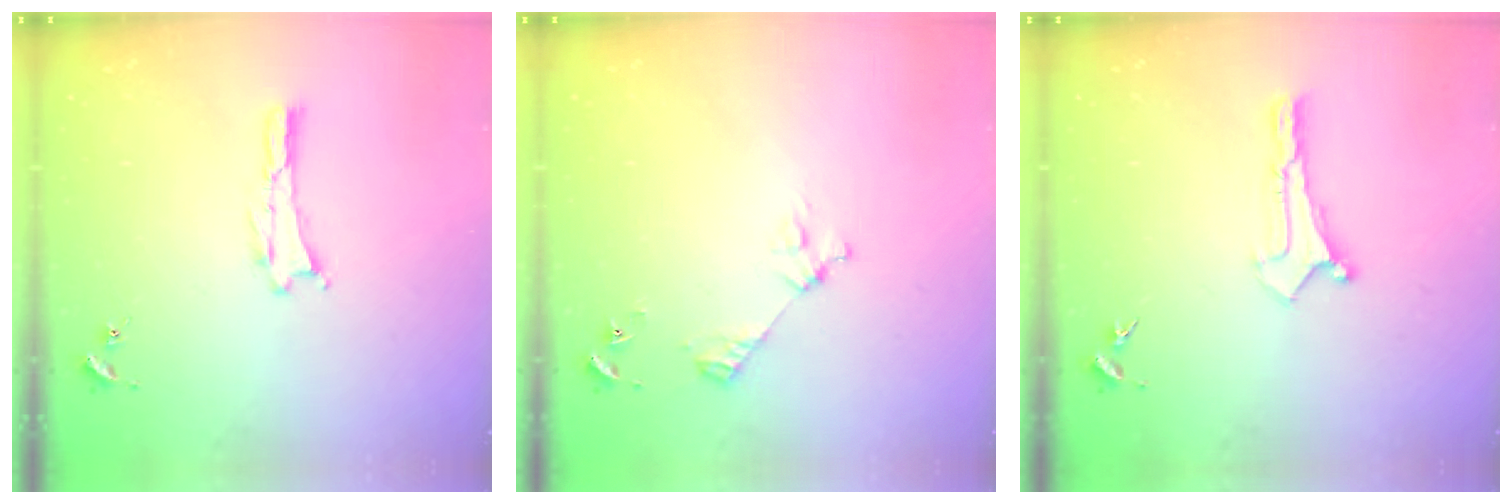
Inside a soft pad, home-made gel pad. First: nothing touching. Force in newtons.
{"total": 3.3, "press": 3.3, "slide": 0.3}
{"total": 0.0}